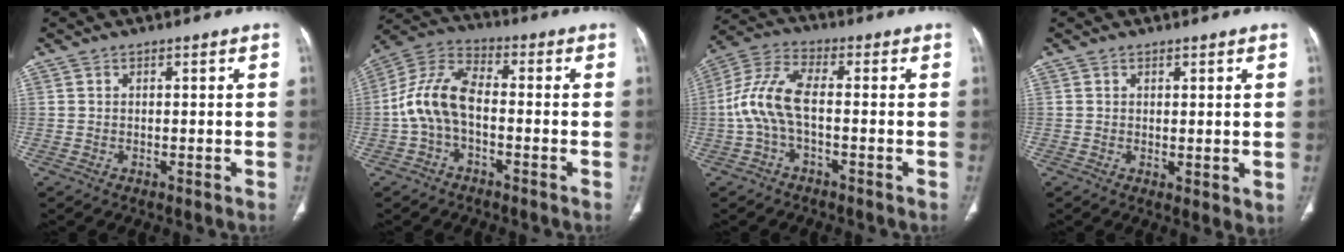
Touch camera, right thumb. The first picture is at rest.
{"total": 10.3, "force": [-1.8, 5.6, 8.5], "torque": [-0.172, 0.035, -0.045]}
{"total": 9.2, "force": [-1.3, 3.8, 8.2], "torque": [-0.189, 0.033, -0.032]}
{"total": 2.7, "force": [0.6, 1.1, 2.4], "torque": [-0.039, -0.015, 0.013]}